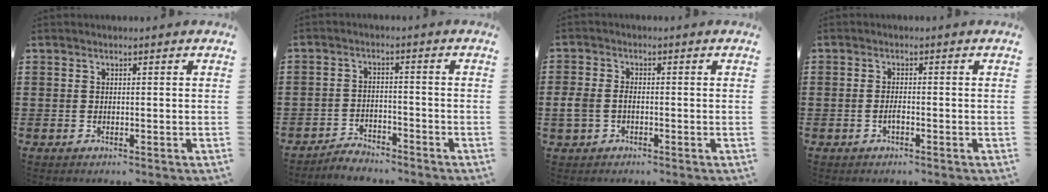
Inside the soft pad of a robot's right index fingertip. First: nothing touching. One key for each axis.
{"total": 3.0, "fx": -2.9, "fy": 0.4, "fz": -0.1, "tx": -0.006, "ty": 0.004, "tz": -0.063}
{"total": 2.9, "fx": -0.7, "fy": 2.0, "fz": 2.0, "tx": -0.062, "ty": -0.007, "tz": -0.019}
{"total": 1.5, "fx": -0.5, "fy": 0.5, "fz": 1.3, "tx": -0.026, "ty": -0.002, "tz": -0.009}